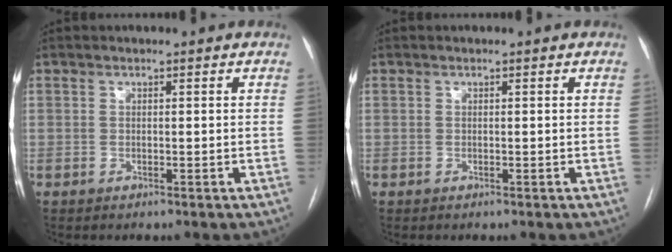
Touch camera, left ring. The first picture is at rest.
{"total": 0.0}